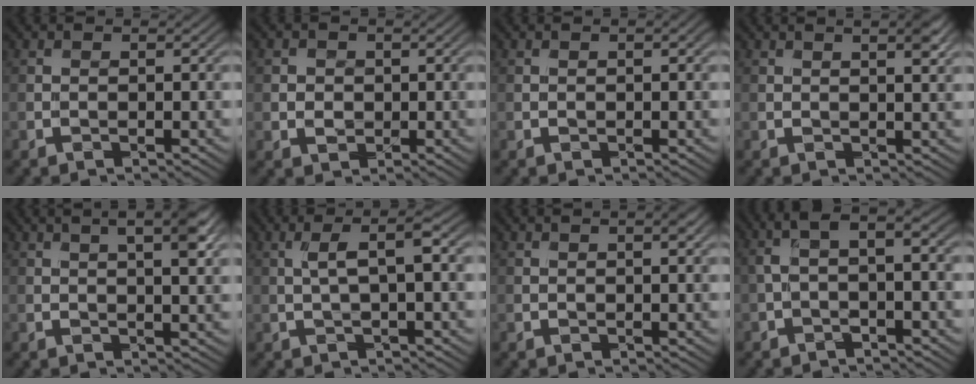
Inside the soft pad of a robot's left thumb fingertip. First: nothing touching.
{"total": 1.7, "force": [0.6, 1.5, -0.4], "torque": [0.005, -0.005, 0.008]}
{"total": 1.4, "force": [0.3, 0.4, 1.2], "torque": [-0.023, 0.001, 0.005]}
{"total": 2.3, "force": [1.6, 0.1, 1.7], "torque": [-0.029, 0.002, 0.028]}
{"total": 4.1, "force": [2.2, 0.5, 3.4], "torque": [-0.057, 0.003, 0.037]}
{"total": 3.3, "force": [0.8, 0.2, 3.2], "torque": [-0.067, 0.013, 0.011]}
{"total": 1.3, "force": [0.6, 0.1, 1.1], "torque": [-0.022, 0.006, 0.009]}
{"total": 4.1, "force": [-0.4, 1.0, 3.9], "torque": [-0.082, 0.011, -0.017]}